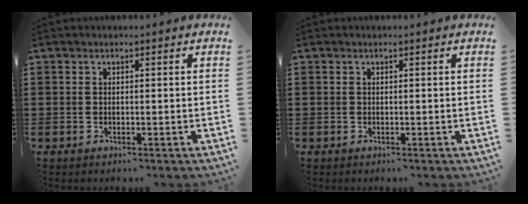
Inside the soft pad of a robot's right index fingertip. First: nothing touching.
{"total": 0.0}